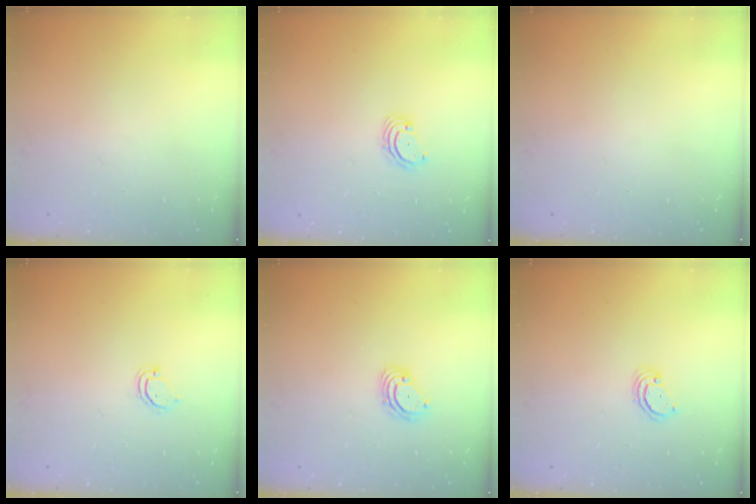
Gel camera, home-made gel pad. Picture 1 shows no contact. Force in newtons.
{"total": 2.6, "press": 2.6, "slide": 0.3}
{"total": 0.0}
{"total": 3.1, "press": 3.1, "slide": 0.4}
{"total": 3.4, "press": 3.4, "slide": 0.2}
{"total": 2.6, "press": 2.6, "slide": 0.2}